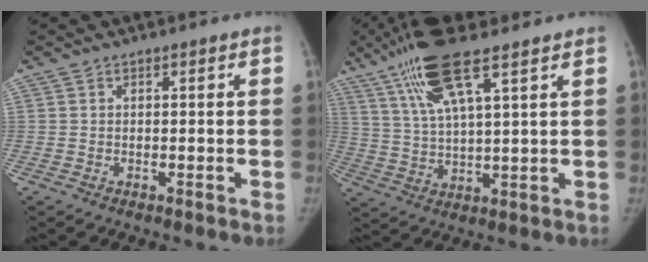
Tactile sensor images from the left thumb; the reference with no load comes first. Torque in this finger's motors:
{"motor_torque": [1.14, -0.27, 1.61, -1.15, 0.54]}